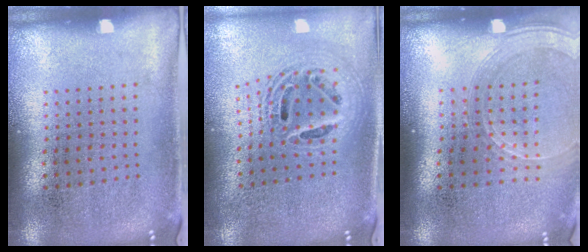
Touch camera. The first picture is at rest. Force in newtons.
{"total": 2.0, "press": 1.6, "slide": 1.2}
{"total": 1.7, "press": 1.5, "slide": 0.7}